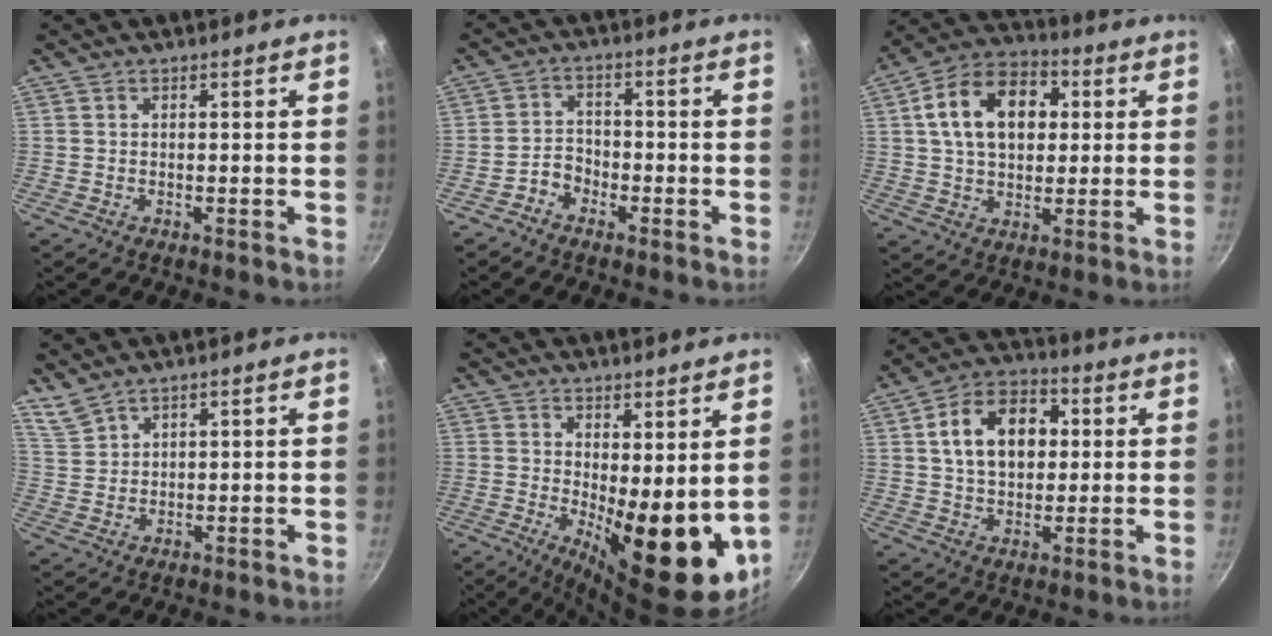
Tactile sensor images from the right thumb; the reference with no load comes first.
{"total": 3.8, "force": [-2.4, 2.6, 1.3], "torque": [-0.008, 0.029, -0.047]}
{"total": 15.7, "force": [3.4, 10.7, 11.0], "torque": [-0.156, 0.018, 0.044]}
{"total": 3.7, "force": [3.4, 1.0, 1.0], "torque": [-0.022, -0.011, 0.079]}
{"total": 14.2, "force": [0.8, 5.6, 13.1], "torque": [-0.146, -0.029, 0.026]}
{"total": 13.8, "force": [2.6, 9.7, 9.6], "torque": [-0.125, 0.015, 0.033]}